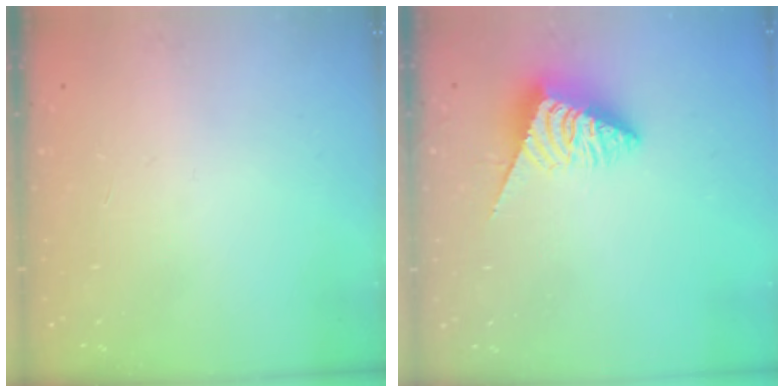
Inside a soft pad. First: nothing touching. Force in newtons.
{"total": 4.9, "press": 4.9, "slide": 0.4}